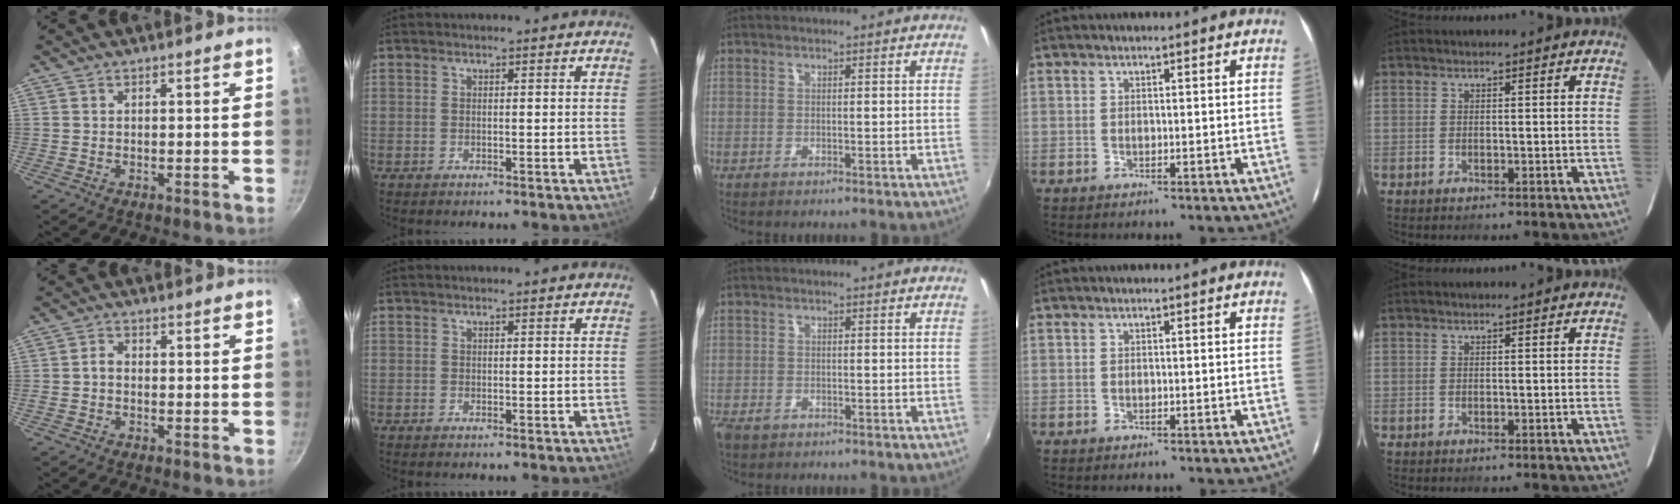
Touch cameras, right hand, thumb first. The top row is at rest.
{"thumb": {"total": 1.7, "force": [-0.6, 1.1, 1.1], "torque": [-0.021, 0.011, -0.015]}, "middle": {"total": 2.7, "force": [-1.8, 1.6, 1.3], "torque": [-0.029, -0.008, -0.033]}}